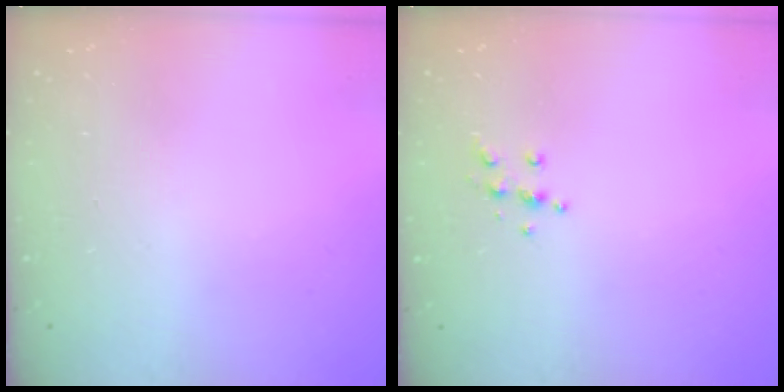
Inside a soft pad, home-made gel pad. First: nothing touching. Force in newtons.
{"total": 5.6, "press": 5.6, "slide": 0.6}